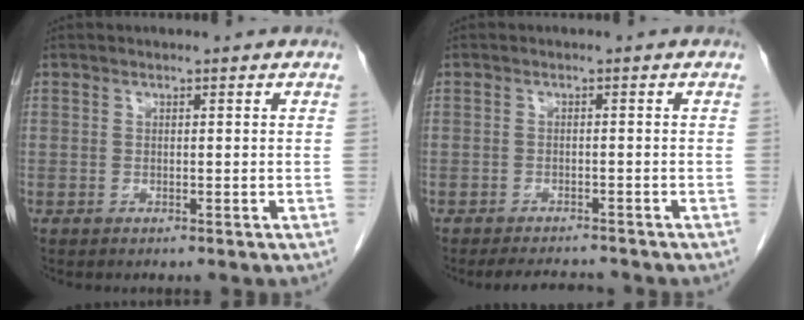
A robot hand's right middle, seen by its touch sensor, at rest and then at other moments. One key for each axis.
{"total": 4.4, "fx": -4.2, "fy": 0.6, "fz": 1.2, "tx": -0.019, "ty": -0.013, "tz": -0.064}